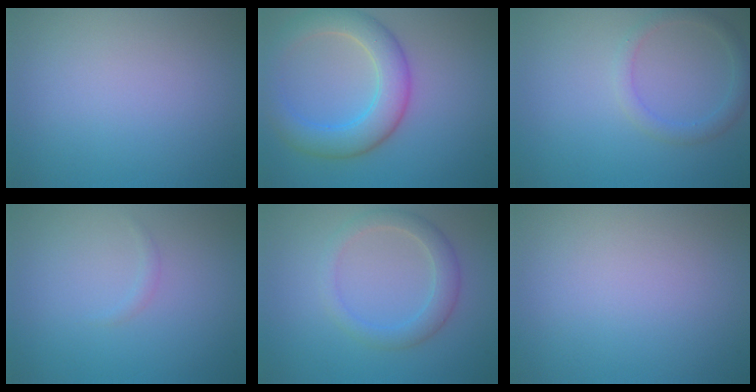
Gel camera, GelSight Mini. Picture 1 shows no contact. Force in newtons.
{"total": 5.6, "press": 5.6, "slide": 0.3}
{"total": 1.8, "press": 1.8, "slide": 0.1}
{"total": 0.6, "press": 0.6, "slide": 0.1}
{"total": 2.7, "press": 2.7, "slide": 0.1}
{"total": 0.0}